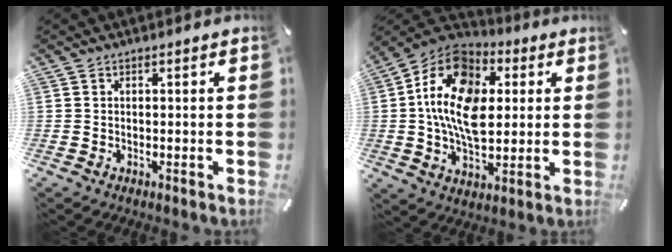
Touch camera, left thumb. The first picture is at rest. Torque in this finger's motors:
{"motor_torque": [2.10, 2.90, 1.62, -1.15, 0.66]}